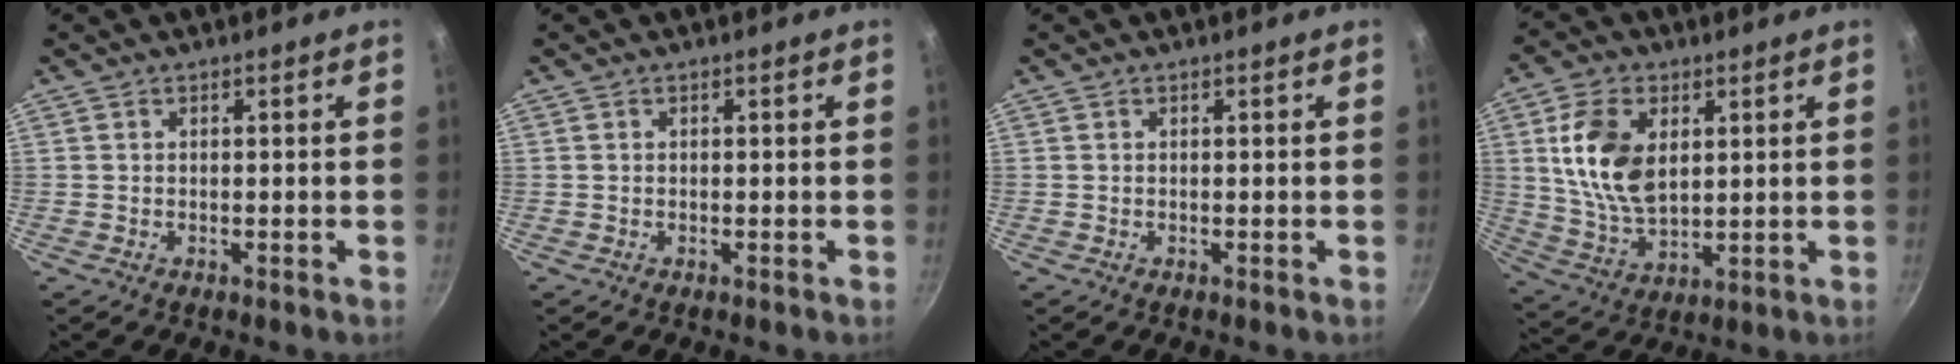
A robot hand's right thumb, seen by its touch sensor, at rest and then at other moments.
{"total": 0.0}
{"total": 0.0}
{"total": 13.5, "force": [3.2, 8.4, 10.1], "torque": [-0.178, -0.018, 0.071]}